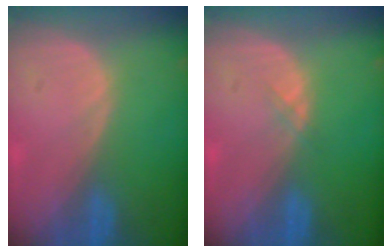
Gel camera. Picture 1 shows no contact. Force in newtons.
{"total": 0.6, "press": 0.6, "slide": 0.1}